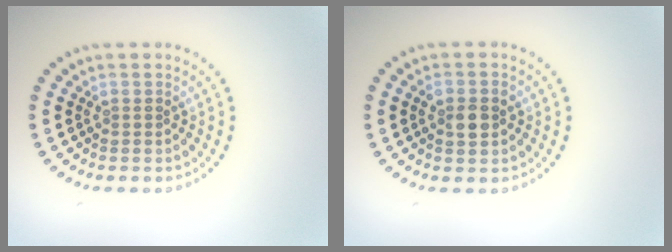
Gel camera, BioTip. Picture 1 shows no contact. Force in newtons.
{"total": 2.3, "press": 2.3, "slide": 0.3}